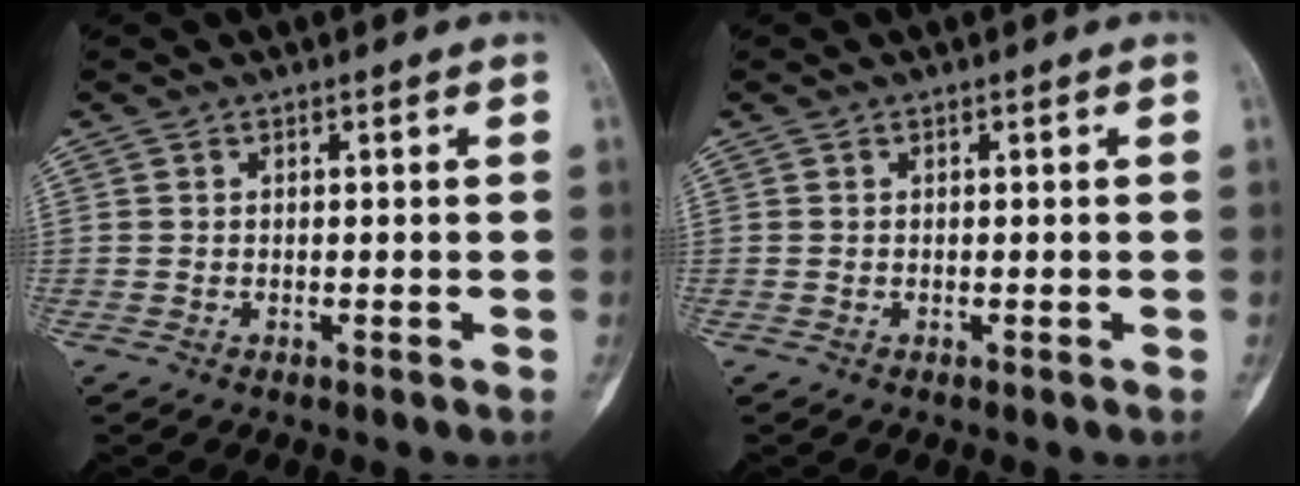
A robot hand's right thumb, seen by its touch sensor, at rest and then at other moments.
{"total": 0.0}